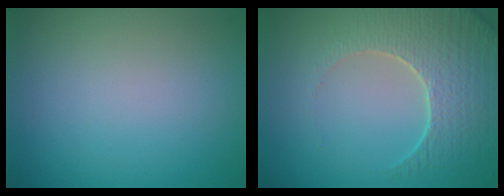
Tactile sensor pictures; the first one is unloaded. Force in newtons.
{"total": 5.2, "press": 4.7, "slide": 2.2}